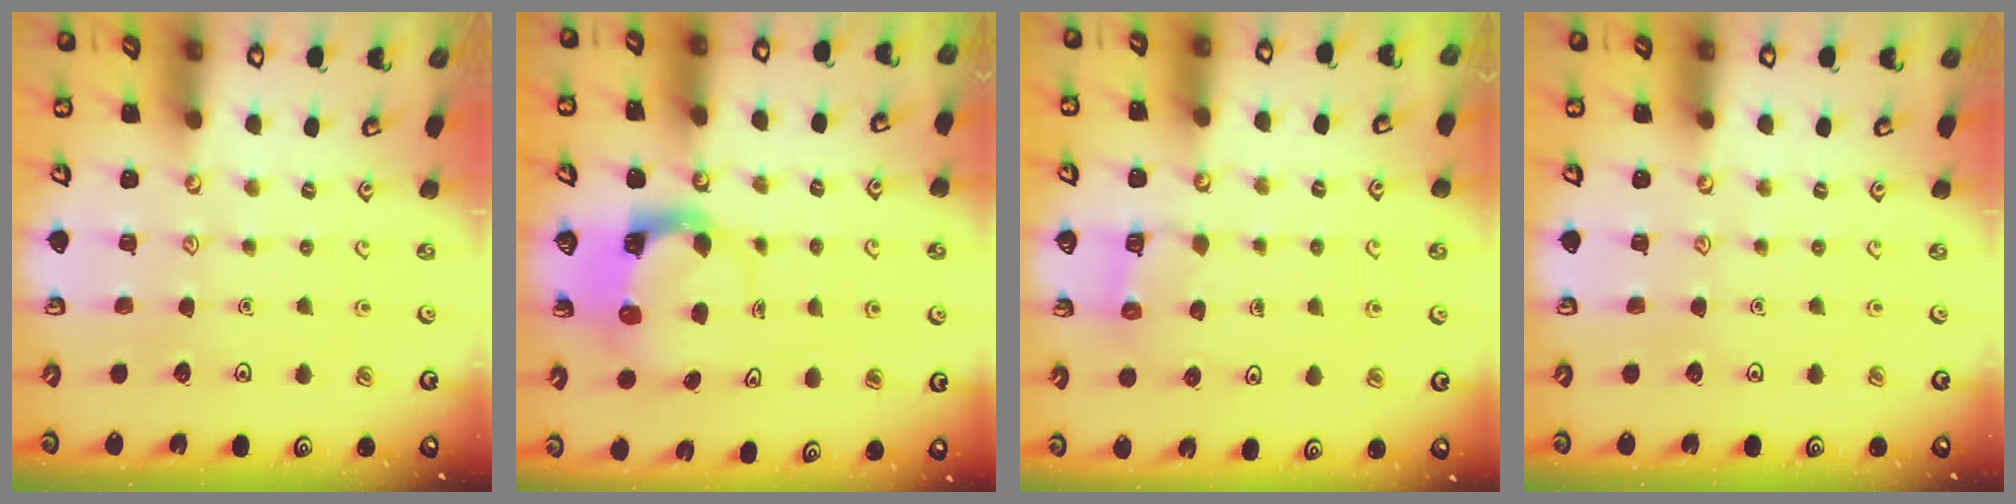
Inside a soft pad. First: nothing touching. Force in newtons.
{"total": 3.8, "press": 3.7, "slide": 0.5}
{"total": 5.3, "press": 5.2, "slide": 0.4}
{"total": 0.0}